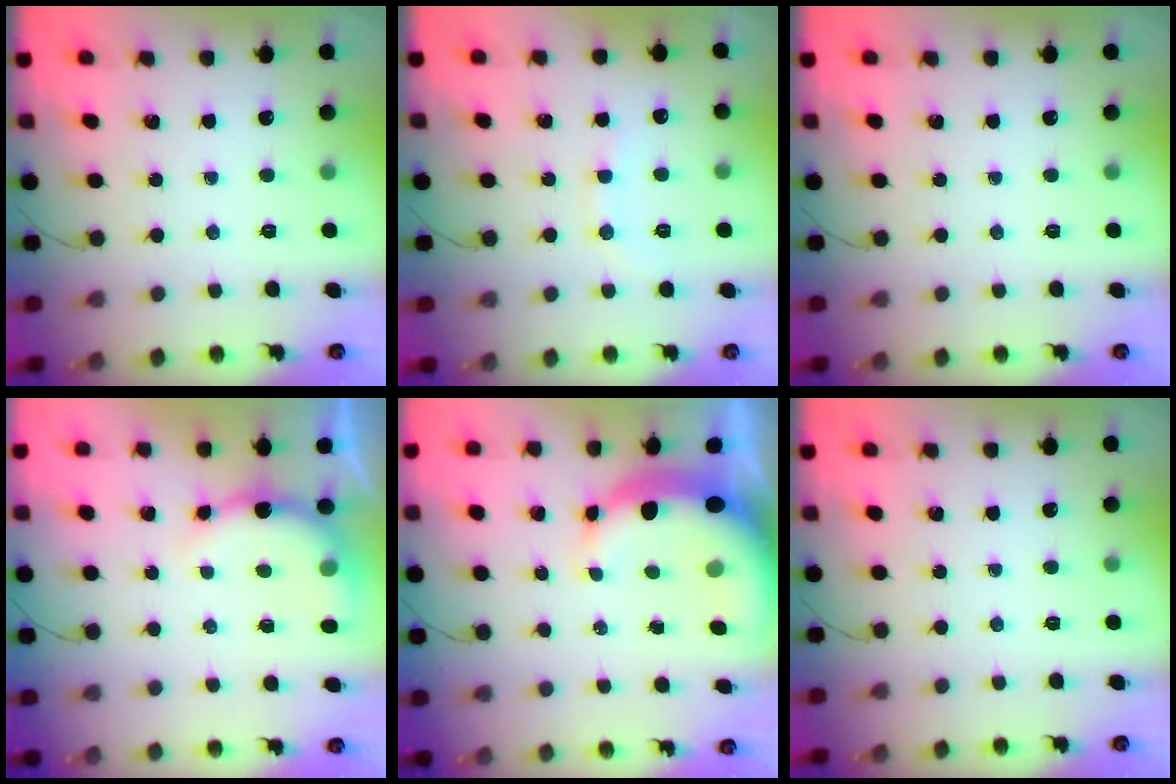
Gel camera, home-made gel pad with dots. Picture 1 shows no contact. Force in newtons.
{"total": 7.5, "press": 7.4, "slide": 1.1}
{"total": 0.0}
{"total": 8.2, "press": 8.2, "slide": 0.4}
{"total": 9.6, "press": 9.3, "slide": 2.2}
{"total": 0.0}